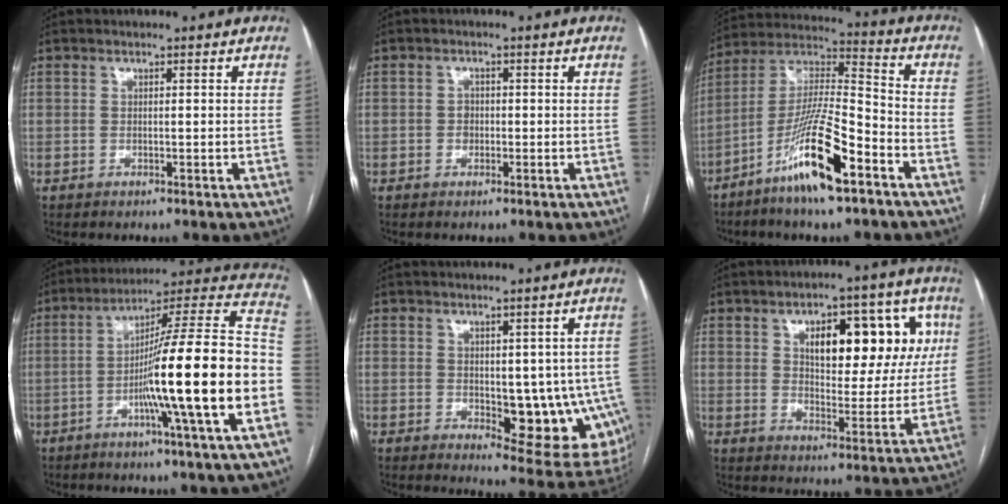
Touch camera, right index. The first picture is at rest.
{"total": 1.5, "force": [-0.2, 1.3, 0.7], "torque": [-0.009, 0.005, -0.003]}
{"total": 15.6, "force": [-8.5, 1.6, 13.0], "torque": [-0.254, -0.017, -0.156]}
{"total": 22.4, "force": [-5.7, -1.3, 21.7], "torque": [-0.275, 0.008, -0.103]}
{"total": 12.4, "force": [-1.7, 5.3, 11.1], "torque": [-0.101, -0.002, -0.006]}
{"total": 15.6, "force": [5.4, 7.0, 12.9], "torque": [-0.163, 0.028, 0.081]}